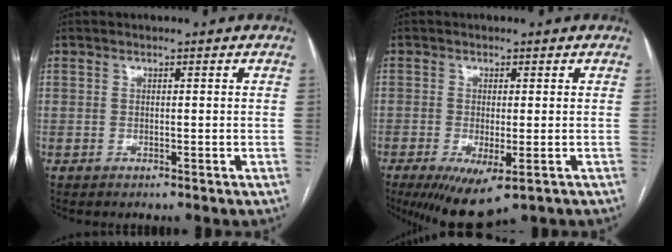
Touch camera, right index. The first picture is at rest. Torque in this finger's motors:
{"motor_torque": [1.70, -0.44, 0.51, 0.12]}